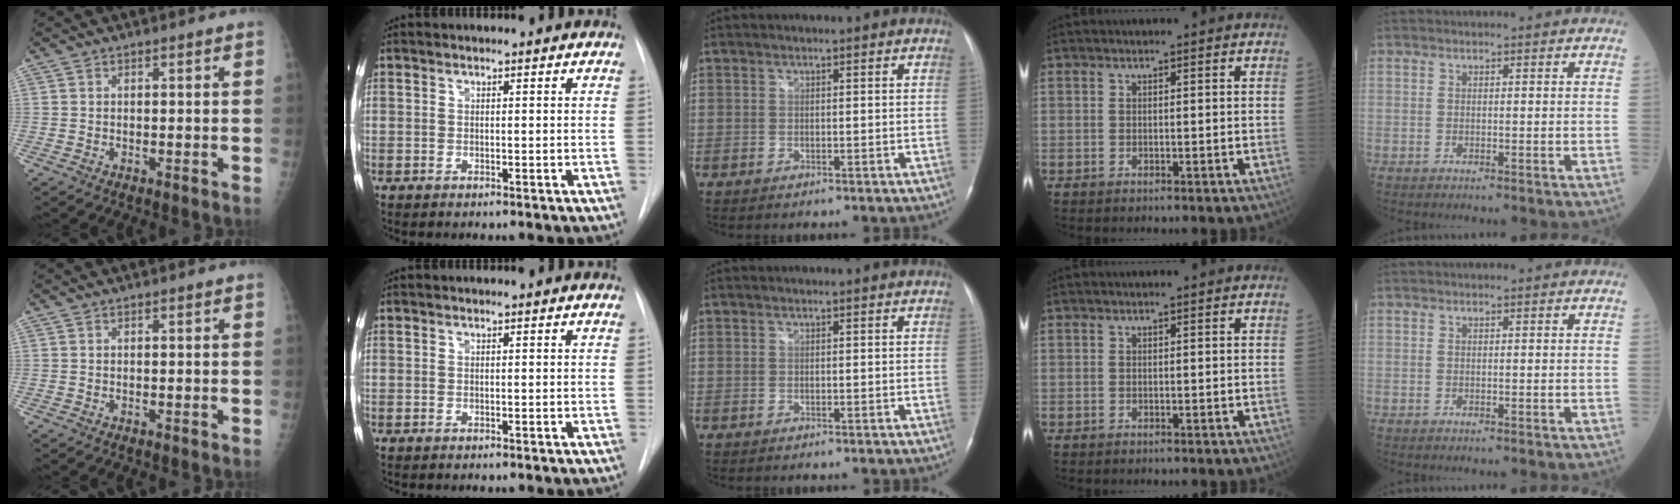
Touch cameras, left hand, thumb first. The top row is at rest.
{}